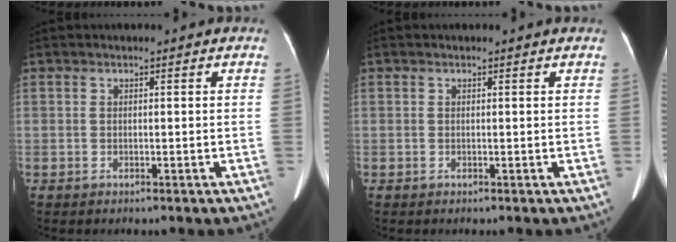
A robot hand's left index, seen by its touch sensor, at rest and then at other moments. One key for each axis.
{"total": 0.7, "fx": 0.6, "fy": 0.0, "fz": 0.2, "tx": -0.007, "ty": 0.002, "tz": 0.004}